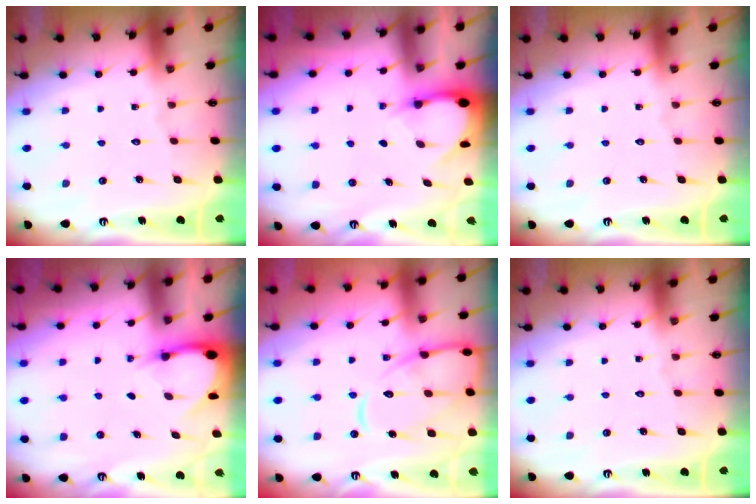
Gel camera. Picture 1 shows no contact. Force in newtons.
{"total": 3.1, "press": 3.1, "slide": 0.2}
{"total": 0.0}
{"total": 3.5, "press": 3.5, "slide": 0.2}
{"total": 13.3, "press": 13.3, "slide": 1.3}
{"total": 0.0}